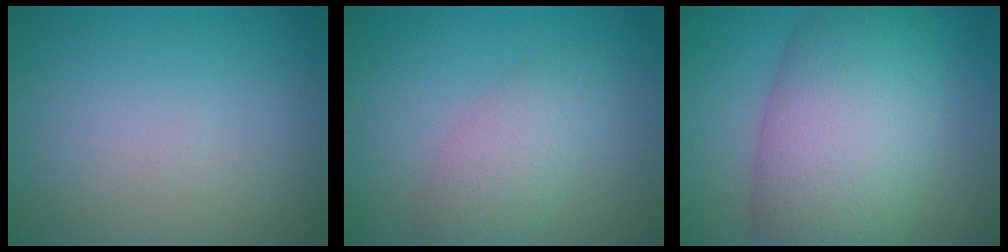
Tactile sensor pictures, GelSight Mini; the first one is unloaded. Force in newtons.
{"total": 2.7, "press": 2.7, "slide": 0.2}
{"total": 11.8, "press": 11.8, "slide": 0.3}